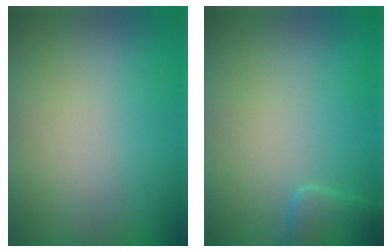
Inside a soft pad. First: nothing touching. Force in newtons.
{"total": 2.4, "press": 2.4, "slide": 0.2}